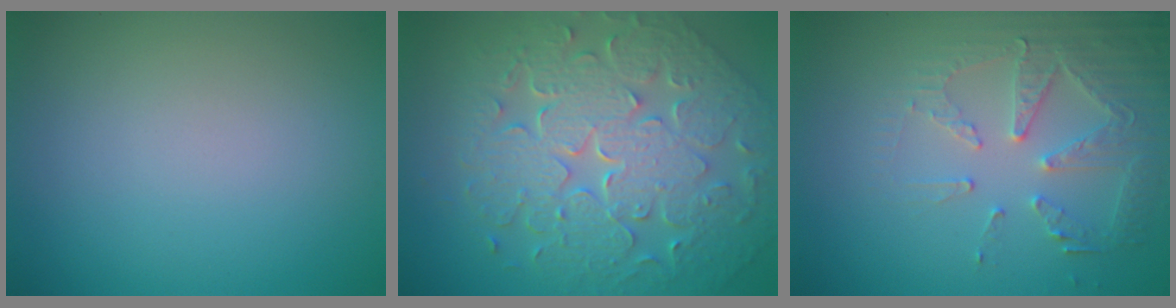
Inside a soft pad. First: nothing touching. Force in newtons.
{"total": 9.2, "press": 6.6, "slide": 6.3}
{"total": 4.5, "press": 3.5, "slide": 2.9}